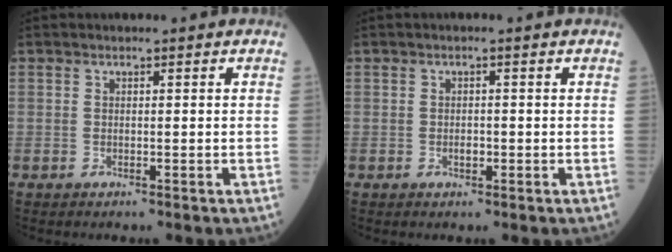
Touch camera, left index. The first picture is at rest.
{"total": 1.3, "force": [-0.9, 0.6, 0.8], "torque": [-0.015, -0.004, -0.013]}